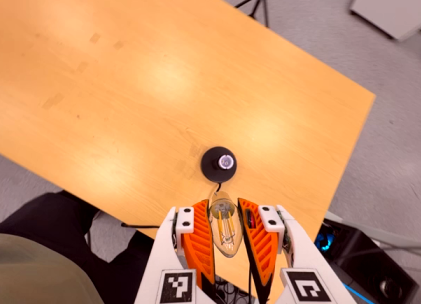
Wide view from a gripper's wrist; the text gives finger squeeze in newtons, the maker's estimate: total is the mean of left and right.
{"total": 20.0, "left": 21.1, "right": 18.8}